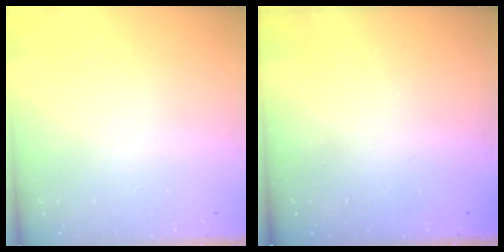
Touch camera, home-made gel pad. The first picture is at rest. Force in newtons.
{"total": 2.4, "press": 2.2, "slide": 0.8}